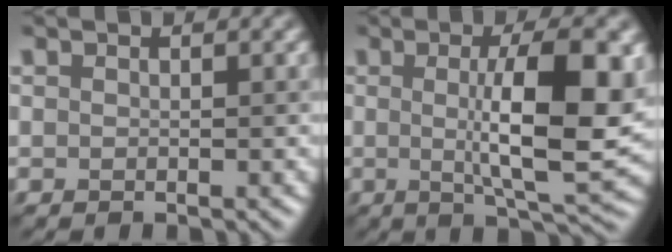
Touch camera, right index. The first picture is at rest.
{"total": 9.6, "force": [0.7, 2.3, 9.3], "torque": [-0.133, -0.004, 0.014]}